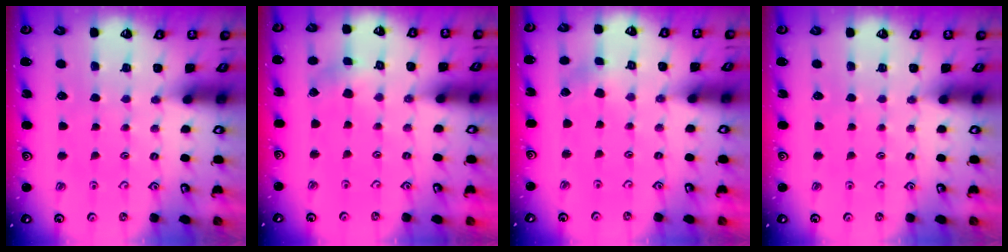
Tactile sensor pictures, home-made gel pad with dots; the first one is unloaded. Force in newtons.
{"total": 2.3, "press": 2.2, "slide": 0.3}
{"total": 1.4, "press": 1.4, "slide": 0.2}
{"total": 0.0}